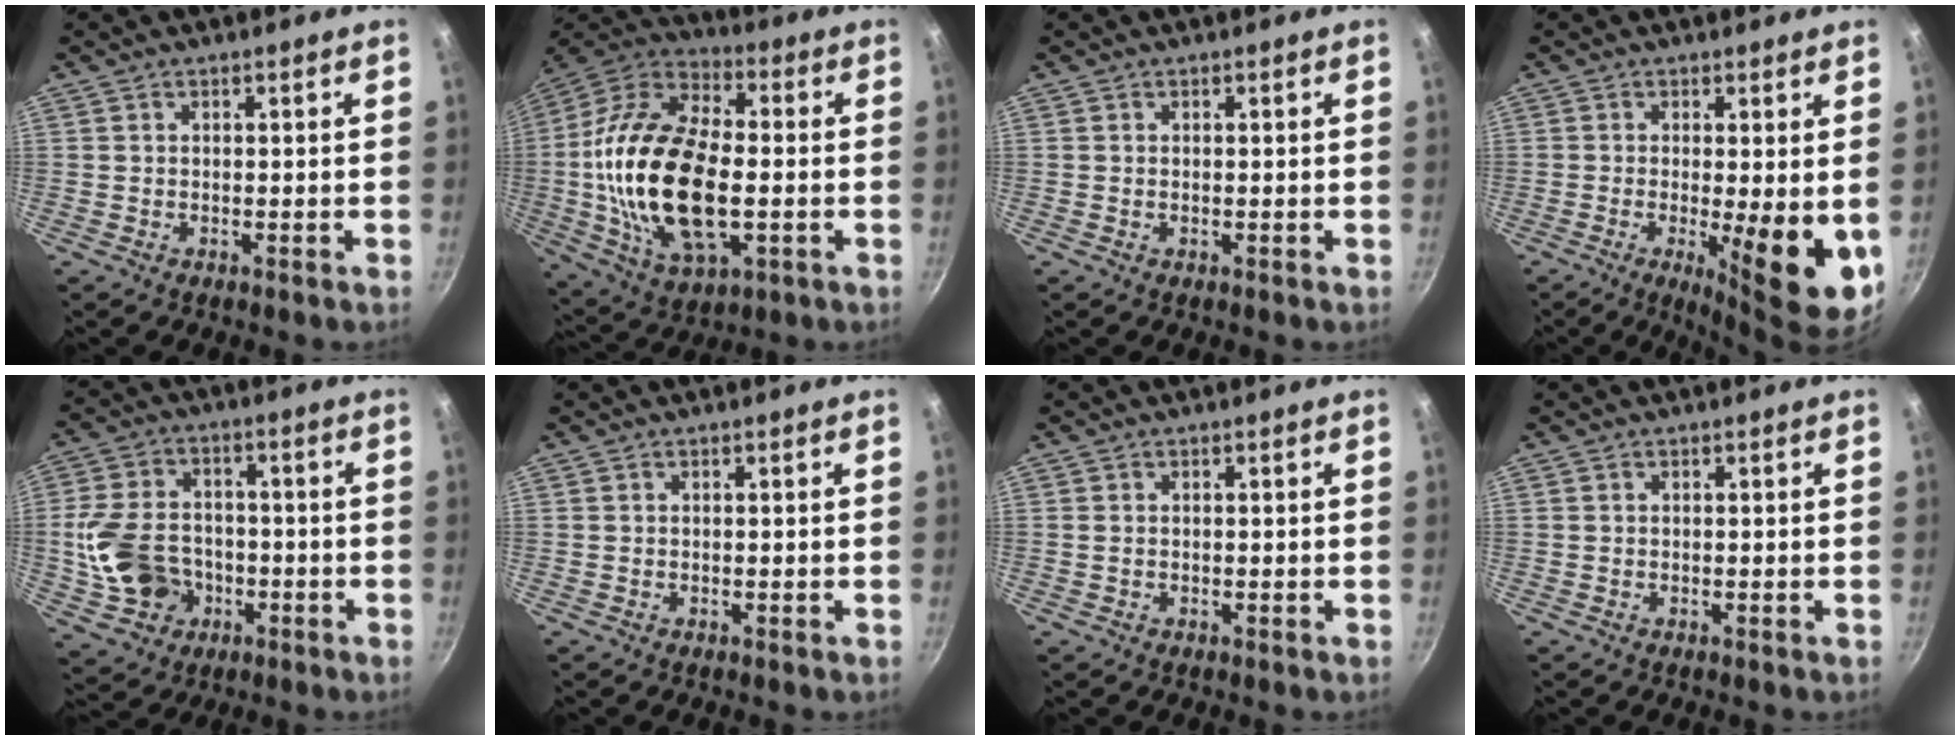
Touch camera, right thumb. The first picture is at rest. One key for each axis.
{"total": 25.9, "fx": -2.1, "fy": 13.6, "fz": 21.9, "tx": -0.426, "ty": 0.022, "tz": -0.042}
{"total": 0.0}
{"total": 10.0, "fx": -1.4, "fy": 2.1, "fz": 9.7, "tx": -0.129, "ty": -0.013, "tz": -0.010}
{"total": 13.7, "fx": -2.4, "fy": 10.9, "fz": 8.0, "tx": -0.140, "ty": 0.024, "tz": -0.036}
{"total": 0.0}
{"total": 0.6, "fx": 0.0, "fy": 0.5, "fz": 0.3, "tx": -0.005, "ty": 0.001, "tz": 0.000}
{"total": 0.0}